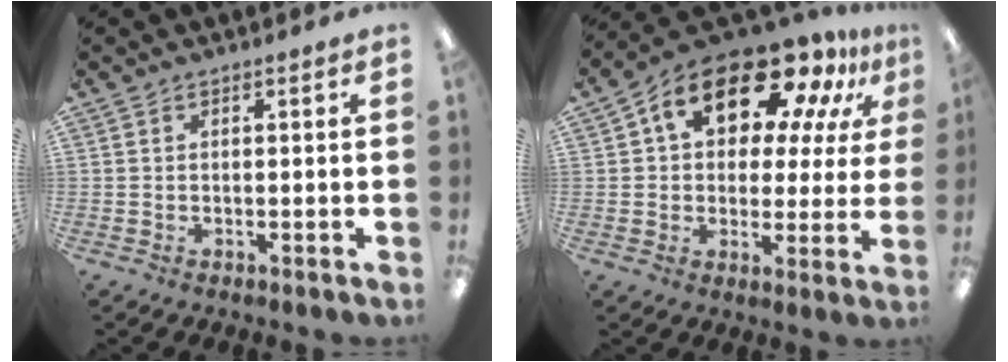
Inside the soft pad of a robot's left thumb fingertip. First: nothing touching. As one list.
[{"total": 19.2, "force": [11.4, 9.9, 11.9], "torque": [-0.193, -0.058, 0.192]}]